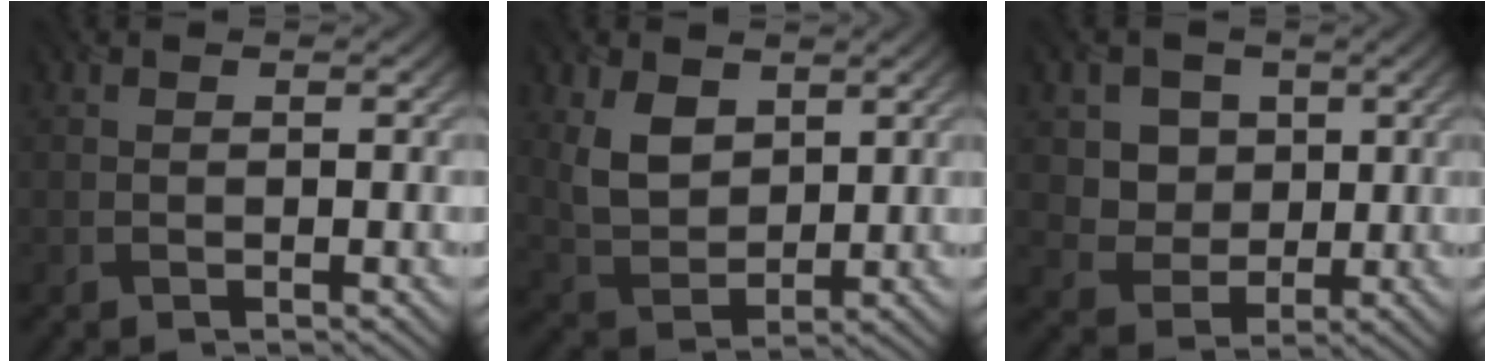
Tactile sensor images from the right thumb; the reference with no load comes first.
{"total": 6.2, "force": [2.8, 4.1, 3.7], "torque": [-0.092, -0.011, 0.054]}
{"total": 6.4, "force": [2.5, 5.5, 2.3], "torque": [-0.080, -0.018, 0.058]}